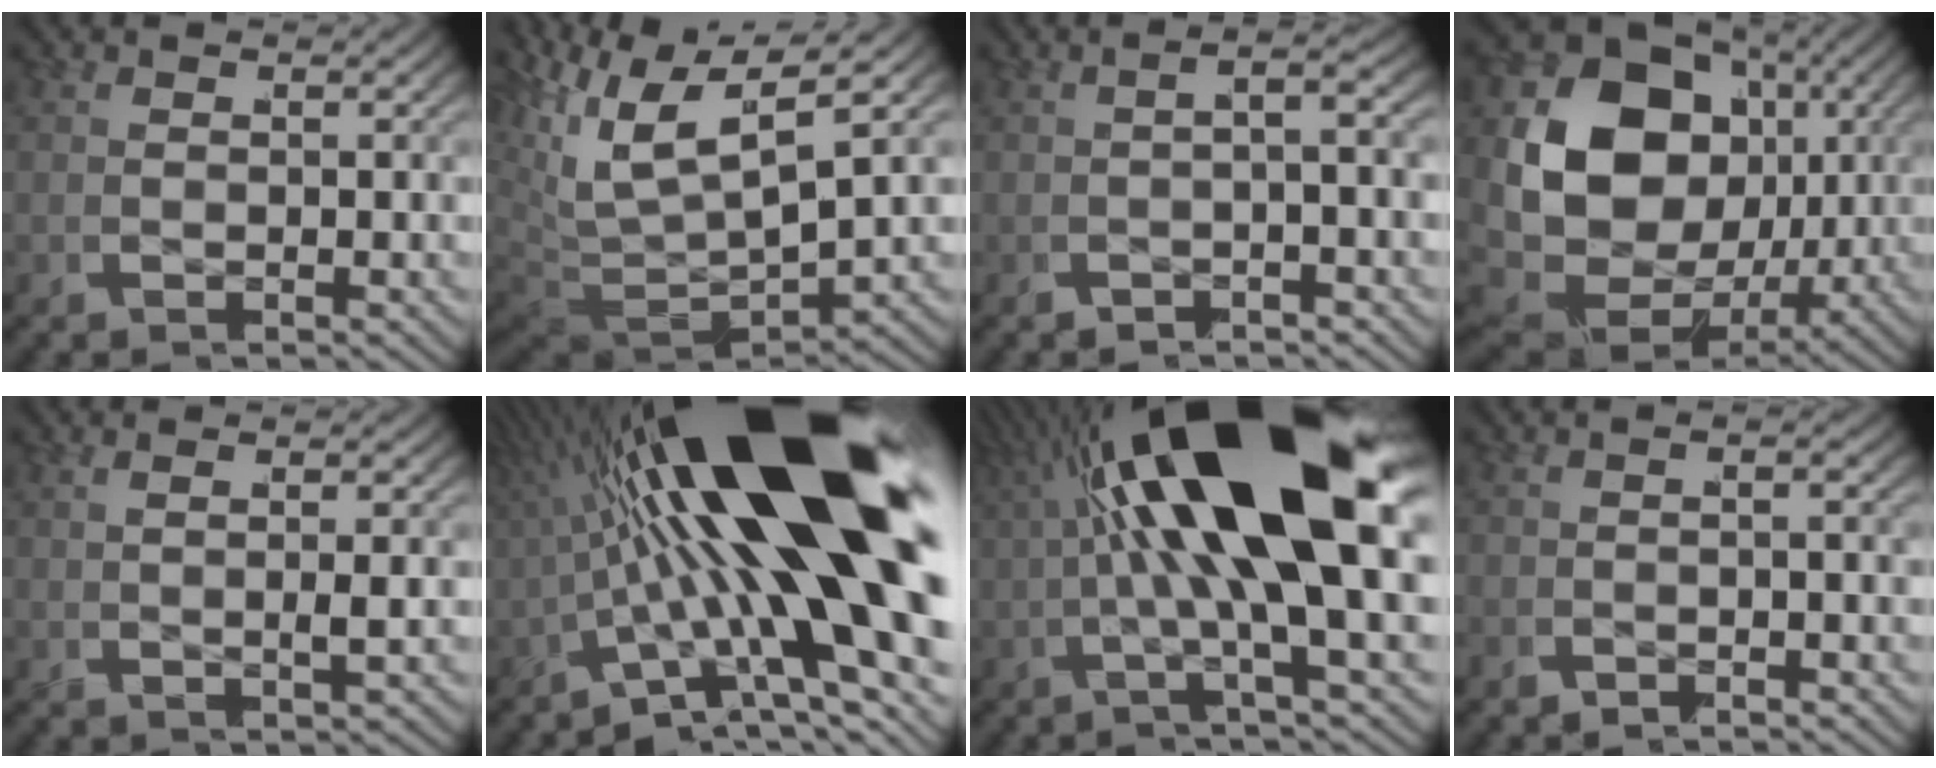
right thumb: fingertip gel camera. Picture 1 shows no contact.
{"total": 10.0, "force": [-0.9, 5.7, 8.1], "torque": [-0.192, -0.051, 0.003]}
{"total": 1.2, "force": [-0.5, -0.6, 0.9], "torque": [-0.030, 0.014, -0.012]}
{"total": 20.6, "force": [0.1, 15.1, 14.0], "torque": [-0.330, -0.045, 0.018]}
{"total": 1.1, "force": [0.4, -0.4, 0.9], "torque": [-0.023, 0.003, 0.011]}
{"total": 22.5, "force": [2.6, 8.7, 20.6], "torque": [-0.340, 0.016, 0.034]}
{"total": 19.8, "force": [2.3, 7.1, 18.4], "torque": [-0.311, 0.016, 0.033]}
{"total": 1.3, "force": [-1.3, 0.0, -0.1], "torque": [-0.009, 0.000, -0.028]}